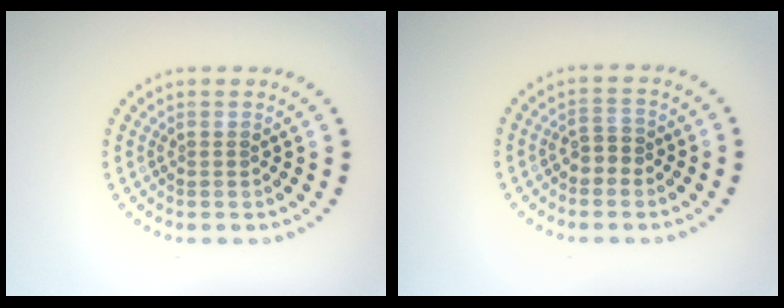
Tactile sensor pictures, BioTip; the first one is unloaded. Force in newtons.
{"total": 1.8, "press": 1.7, "slide": 0.7}